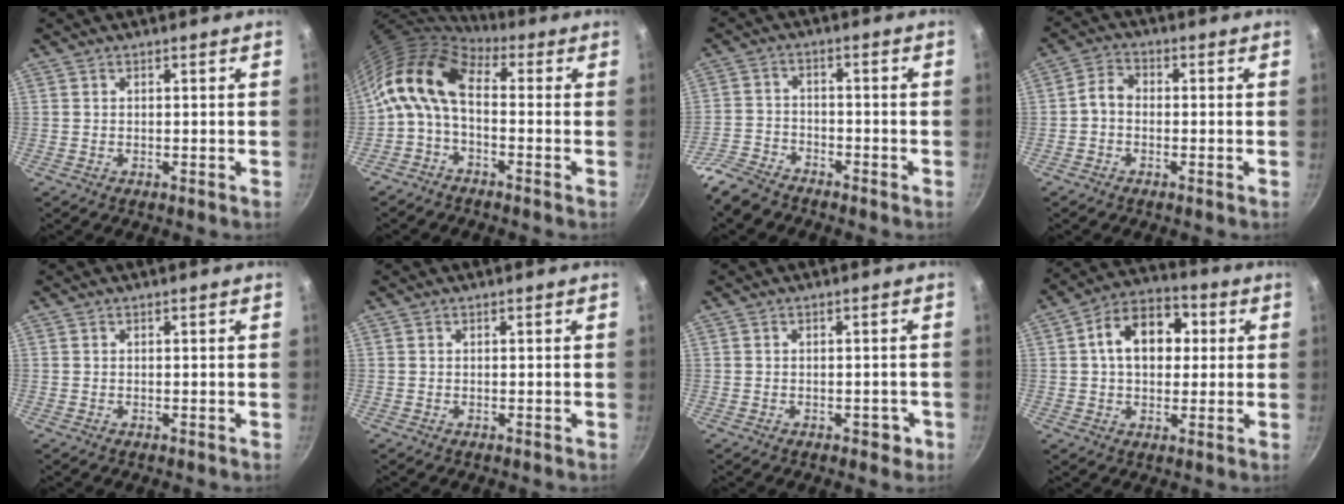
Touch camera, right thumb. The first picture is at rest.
{"total": 10.7, "force": [0.0, 5.8, 9.0], "torque": [-0.171, 0.028, -0.019]}
{"total": 6.3, "force": [-5.5, 2.6, 1.9], "torque": [-0.039, 0.041, -0.114]}
{"total": 3.4, "force": [-0.9, 2.5, 2.1], "torque": [-0.041, 0.022, -0.029]}
{"total": 0.0}
{"total": 0.0}
{"total": 2.4, "force": [-1.0, 1.6, 1.4], "torque": [0.004, 0.017, -0.004]}
{"total": 13.2, "force": [2.2, 9.2, 9.2], "torque": [-0.104, 0.021, 0.020]}